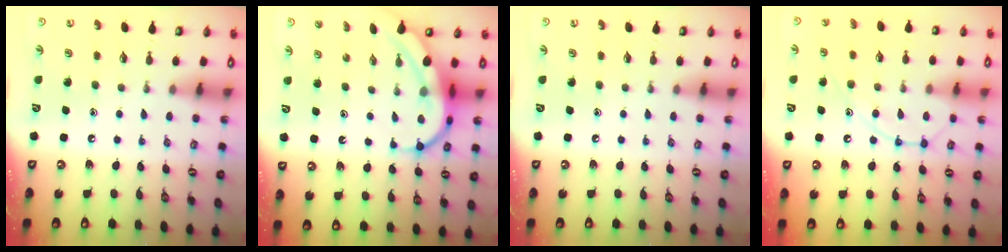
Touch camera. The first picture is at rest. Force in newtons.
{"total": 8.4, "press": 8.3, "slide": 0.5}
{"total": 0.0}
{"total": 12.3, "press": 12.2, "slide": 1.1}